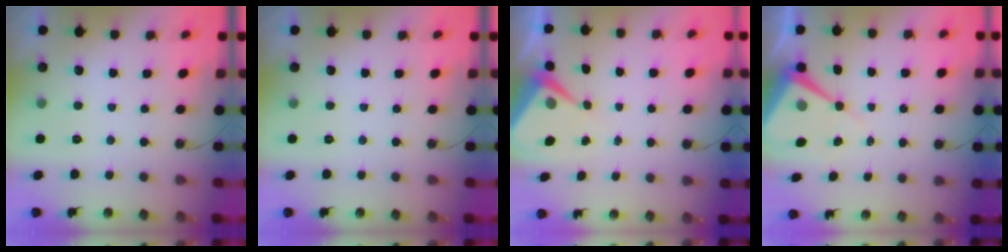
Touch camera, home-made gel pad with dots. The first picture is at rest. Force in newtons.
{"total": 0.0}
{"total": 6.2, "press": 6.2, "slide": 0.7}
{"total": 9.4, "press": 9.4, "slide": 0.7}